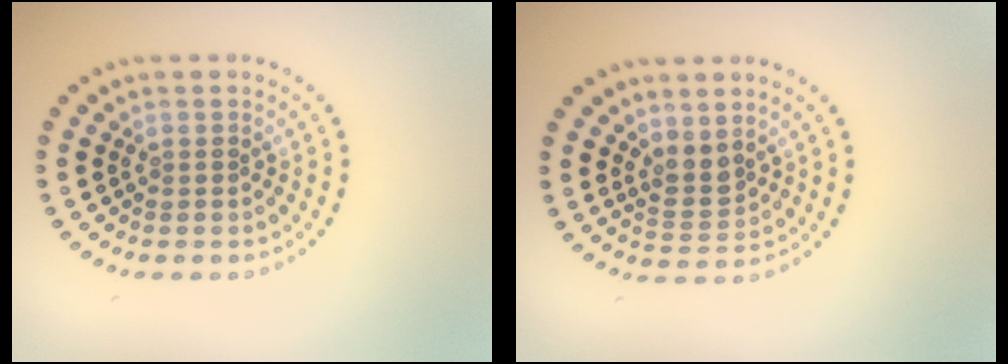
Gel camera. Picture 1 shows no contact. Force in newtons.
{"total": 2.2, "press": 1.8, "slide": 1.2}